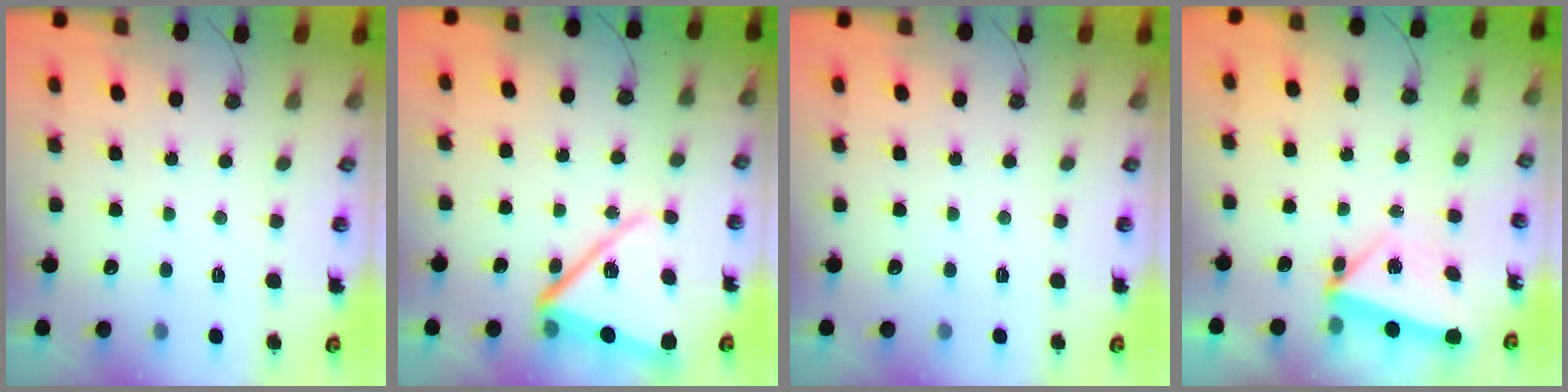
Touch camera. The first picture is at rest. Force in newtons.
{"total": 14.8, "press": 14.7, "slide": 1.9}
{"total": 0.0}
{"total": 6.4, "press": 6.3, "slide": 0.6}